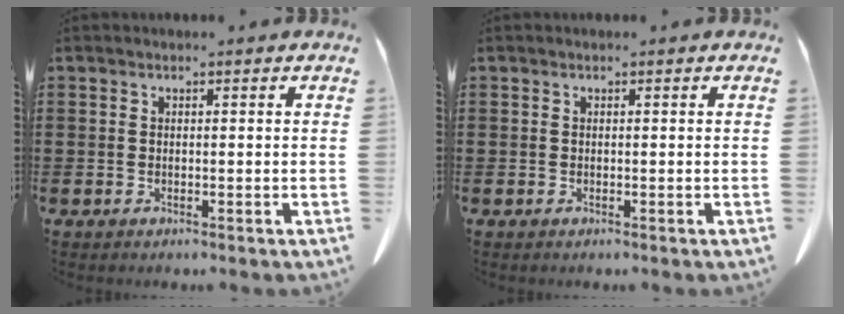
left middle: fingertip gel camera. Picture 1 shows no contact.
{"total": 0.0}